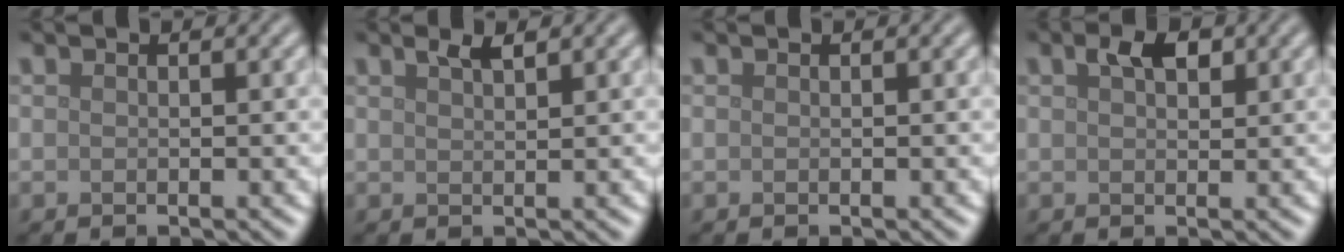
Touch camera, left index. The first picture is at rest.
{"total": 1.4, "force": [1.0, 0.3, 0.9], "torque": [-0.016, 0.001, 0.018]}
{"total": 0.0}
{"total": 2.4, "force": [1.2, 1.3, 1.7], "torque": [-0.029, 0.004, 0.022]}